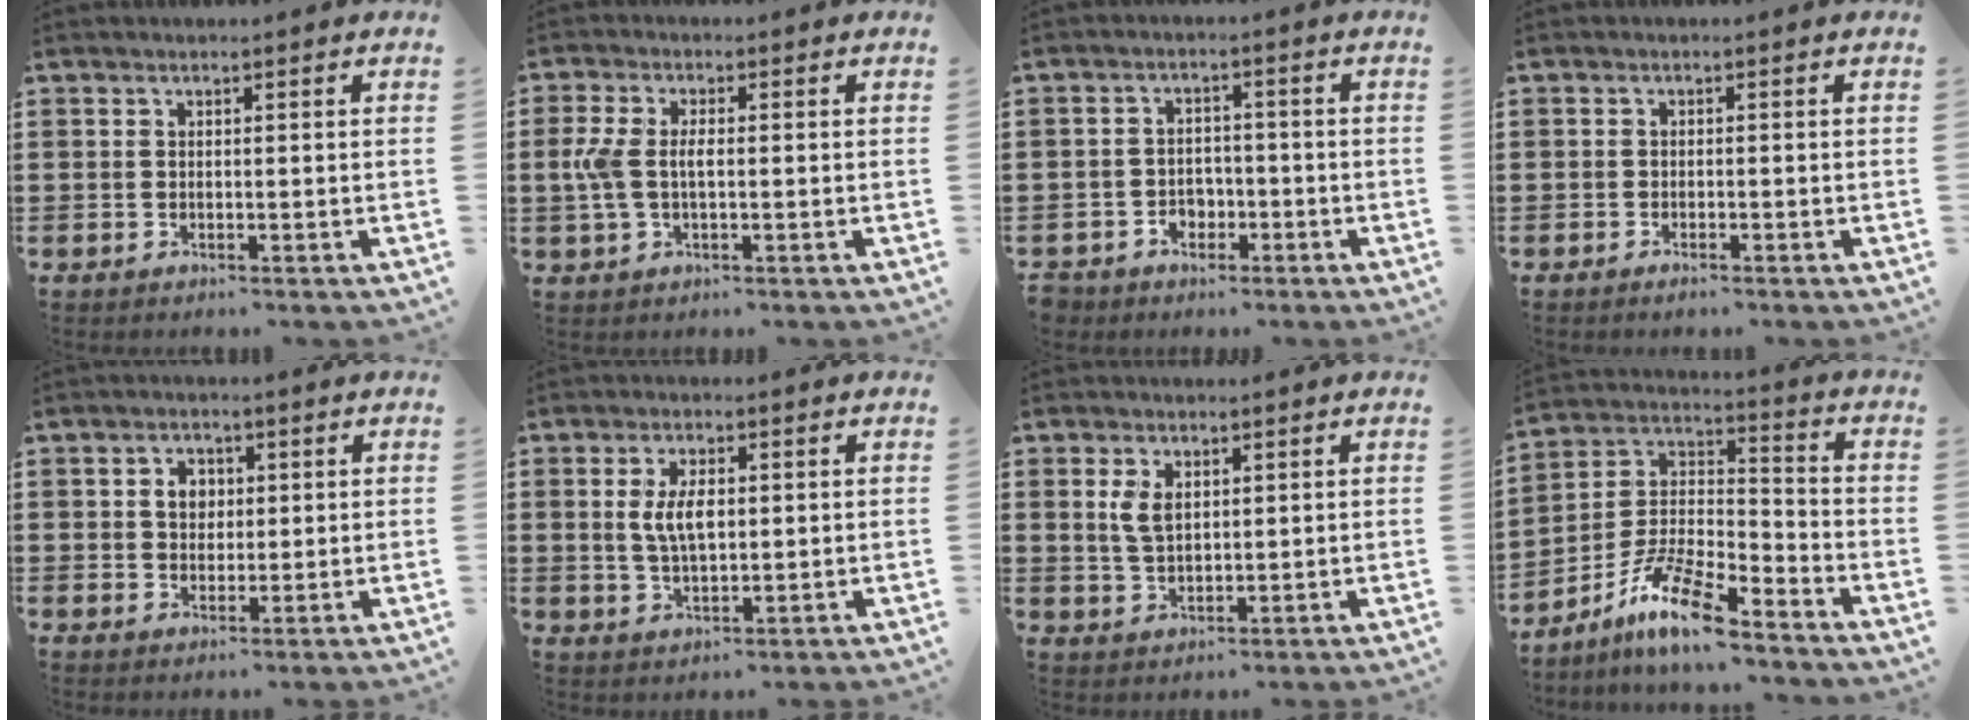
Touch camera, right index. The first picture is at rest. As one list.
[{"total": 4.7, "force": [-0.2, 2.2, 4.1], "torque": [-0.107, -0.004, -0.013]}, {"total": 3.1, "force": [-2.0, 2.3, 0.5], "torque": [-0.018, 0.007, -0.044]}, {"total": 0.7, "force": [-0.7, 0.1, 0.3], "torque": [-0.009, -0.004, -0.012]}, {"total": 3.3, "force": [0.7, 2.7, 1.9], "torque": [-0.047, 0.012, 0.009]}, {"total": 5.2, "force": [0.7, 2.3, 4.6], "torque": [-0.087, 0.004, 0.009]}, {"total": 4.0, "force": [1.3, 2.1, 3.1], "torque": [-0.068, 0.006, 0.024]}, {"total": 10.9, "force": [-8.4, 2.3, 6.6], "torque": [-0.151, 0.010, -0.169]}]